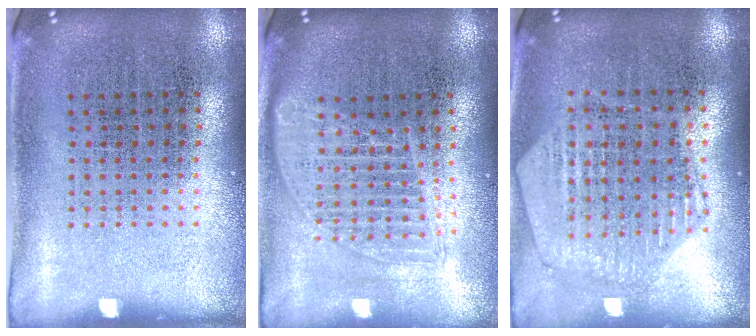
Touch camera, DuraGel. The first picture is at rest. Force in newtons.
{"total": 1.6, "press": 1.4, "slide": 0.8}
{"total": 1.1, "press": 1.1, "slide": 0.2}